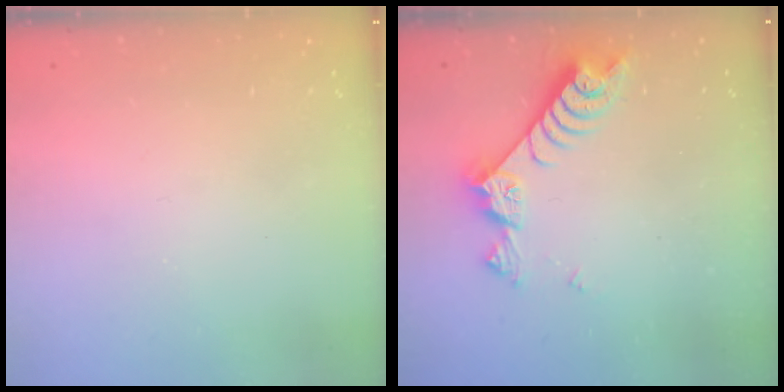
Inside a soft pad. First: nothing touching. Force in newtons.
{"total": 7.7, "press": 7.6, "slide": 1.2}